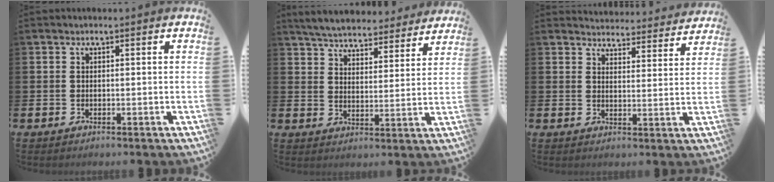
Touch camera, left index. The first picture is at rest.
{"total": 5.7, "force": [5.6, 1.0, 0.7], "torque": [-0.038, -0.039, 0.097]}
{"total": 4.3, "force": [4.3, 0.6, 0.0], "torque": [-0.005, -0.035, 0.074]}